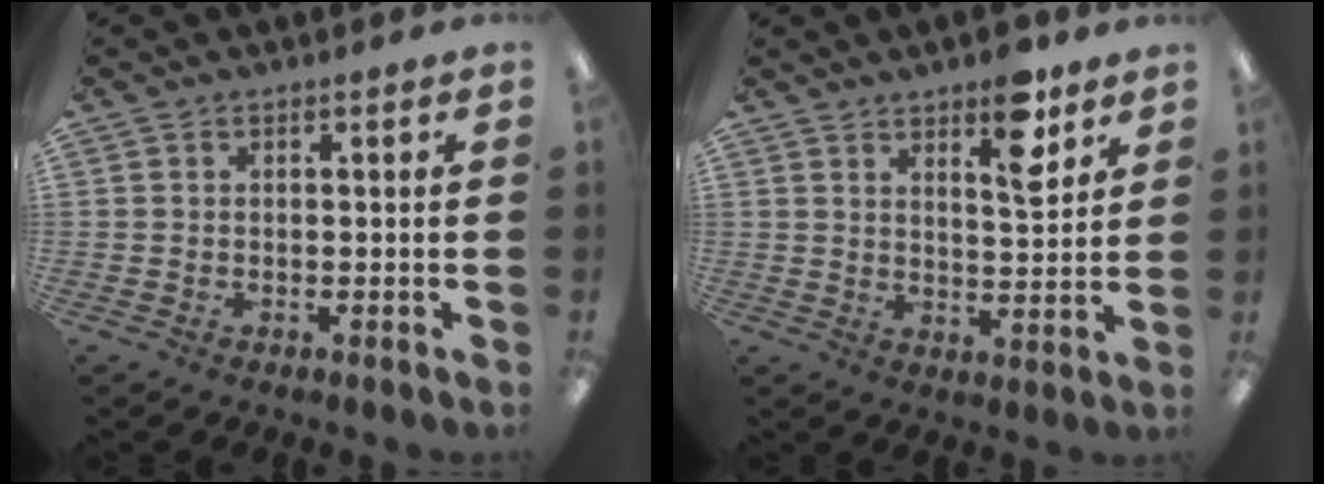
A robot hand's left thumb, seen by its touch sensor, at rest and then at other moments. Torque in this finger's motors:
{"motor_torque": [0.21, 0.42, 0.08, -0.21, 0.06]}